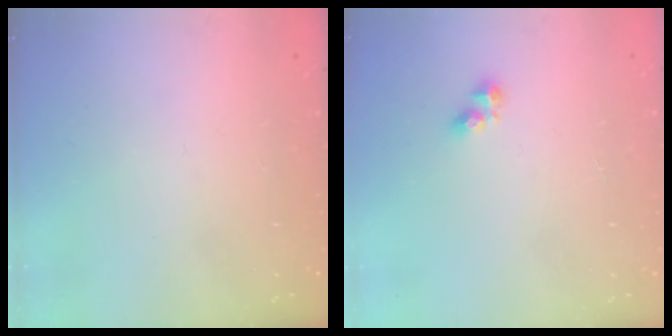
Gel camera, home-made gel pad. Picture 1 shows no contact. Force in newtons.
{"total": 3.9, "press": 3.9, "slide": 0.5}